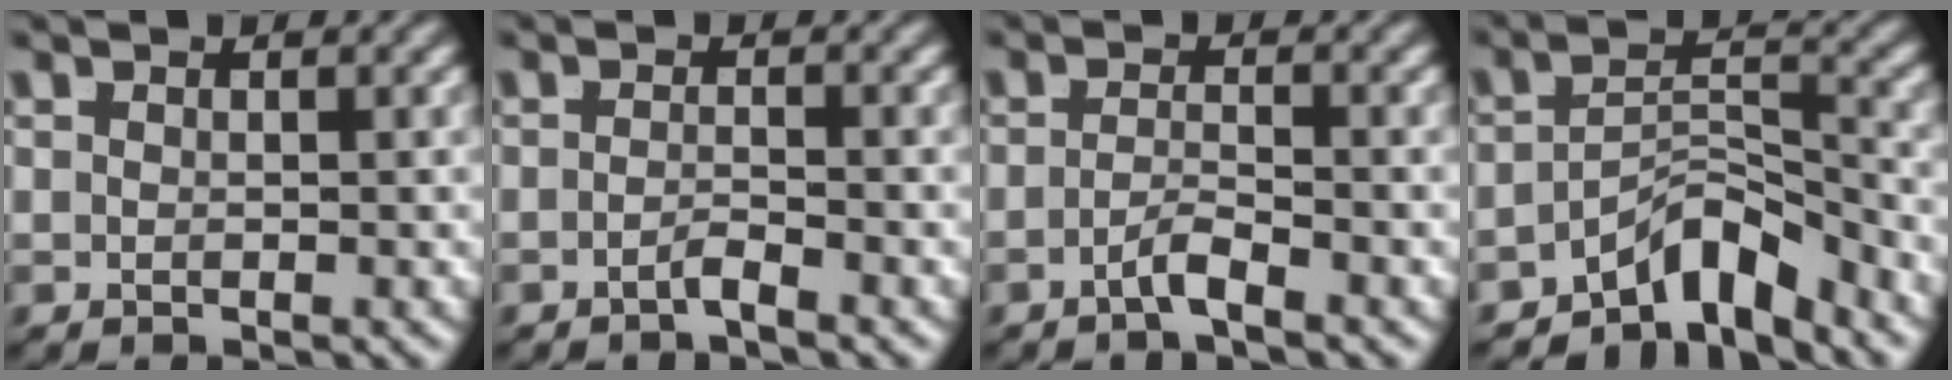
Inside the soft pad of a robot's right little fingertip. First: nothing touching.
{"total": 1.5, "force": [-1.4, -0.6, 0.4], "torque": [0.000, -0.002, -0.027]}
{"total": 1.9, "force": [-1.6, -0.5, 0.8], "torque": [-0.008, -0.009, -0.027]}
{"total": 7.5, "force": [-5.5, 3.4, 3.9], "torque": [-0.055, -0.032, -0.077]}